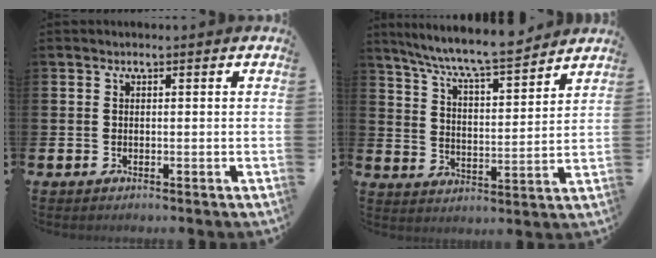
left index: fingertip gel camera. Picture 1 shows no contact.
{"total": 8.1, "force": [7.6, 0.2, 2.6], "torque": [-0.084, -0.051, 0.133]}